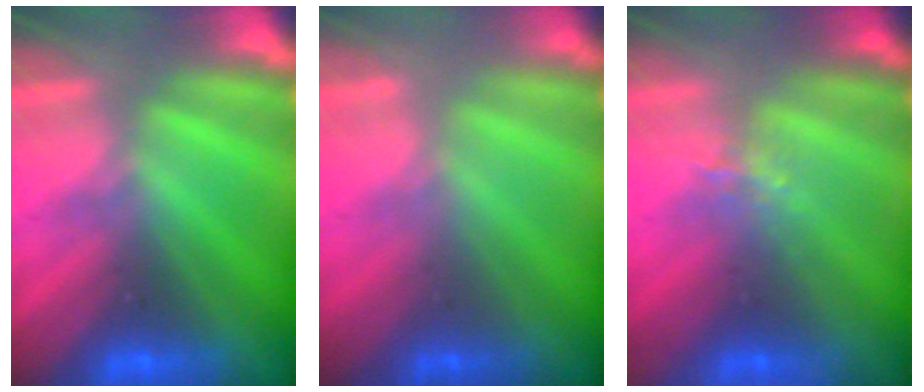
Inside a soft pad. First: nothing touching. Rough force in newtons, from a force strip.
{"total": 2.4}
{"total": 1.4}